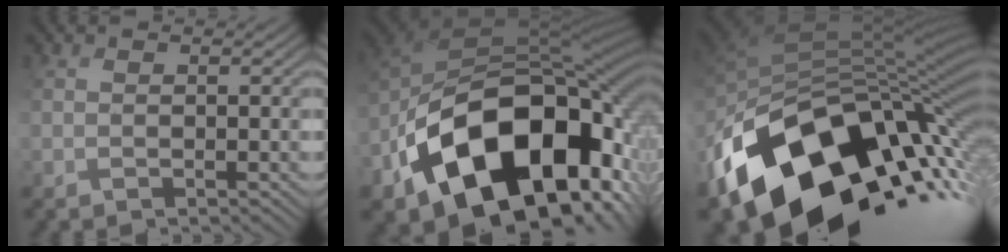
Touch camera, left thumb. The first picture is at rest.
{"total": 19.9, "force": [-8.5, 13.3, 12.2], "torque": [-0.223, -0.044, -0.127]}
{"total": 17.6, "force": [-7.3, 11.4, 11.3], "torque": [-0.250, -0.035, -0.109]}